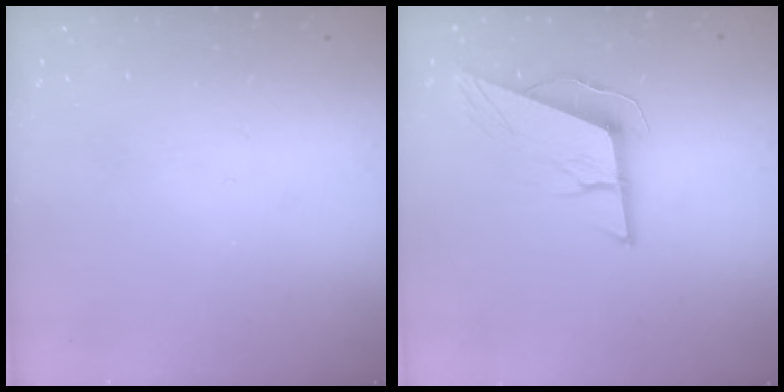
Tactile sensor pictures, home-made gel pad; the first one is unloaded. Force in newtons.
{"total": 9.7, "press": 9.5, "slide": 1.9}